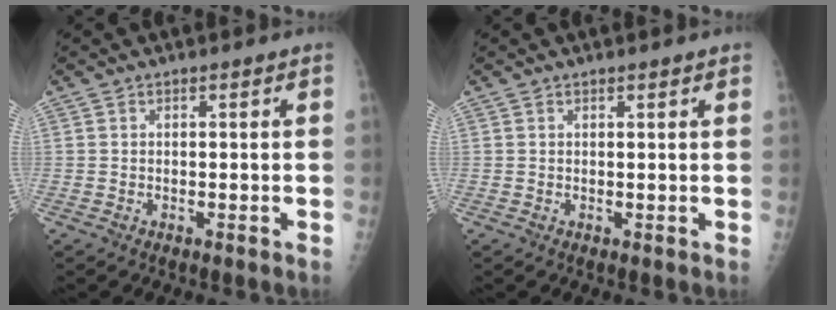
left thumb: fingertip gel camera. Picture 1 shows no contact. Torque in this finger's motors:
{"motor_torque": [-0.39, -0.14, 0.04, 0.21, 0.05]}